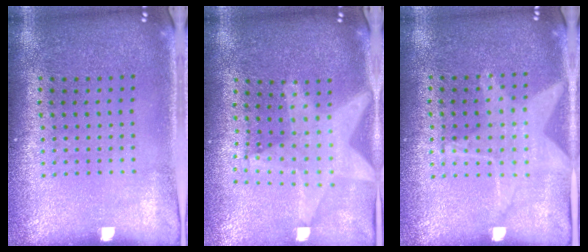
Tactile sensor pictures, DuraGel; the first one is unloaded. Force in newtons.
{"total": 2.1, "press": 1.7, "slide": 1.1}
{"total": 1.1, "press": 1.1, "slide": 0.3}